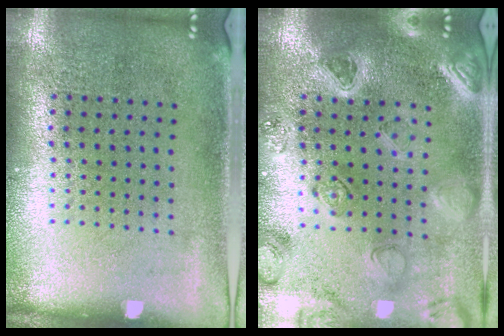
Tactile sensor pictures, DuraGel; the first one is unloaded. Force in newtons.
{"total": 2.2, "press": 2.2, "slide": 0.2}